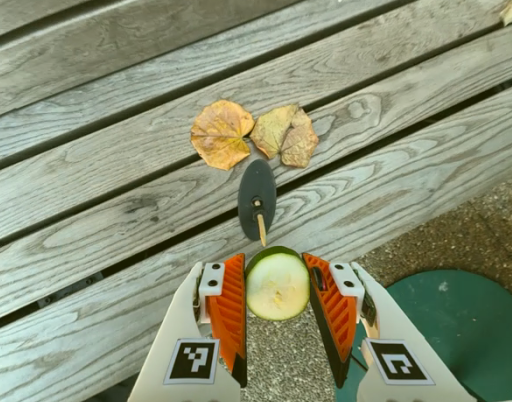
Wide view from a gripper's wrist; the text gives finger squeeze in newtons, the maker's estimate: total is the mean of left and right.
{"total": 9.2, "left": 9.5, "right": 9.0}